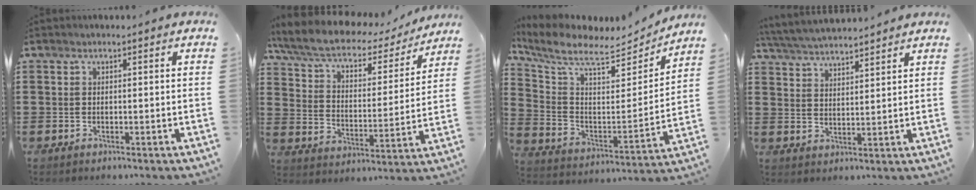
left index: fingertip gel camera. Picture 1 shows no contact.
{"total": 7.4, "force": [6.0, 2.1, 3.8], "torque": [-0.100, -0.035, 0.101]}
{"total": 9.2, "force": [7.7, 1.9, 4.5], "torque": [-0.124, -0.053, 0.130]}
{"total": 4.4, "force": [4.4, 0.0, 0.8], "torque": [-0.033, -0.018, 0.078]}